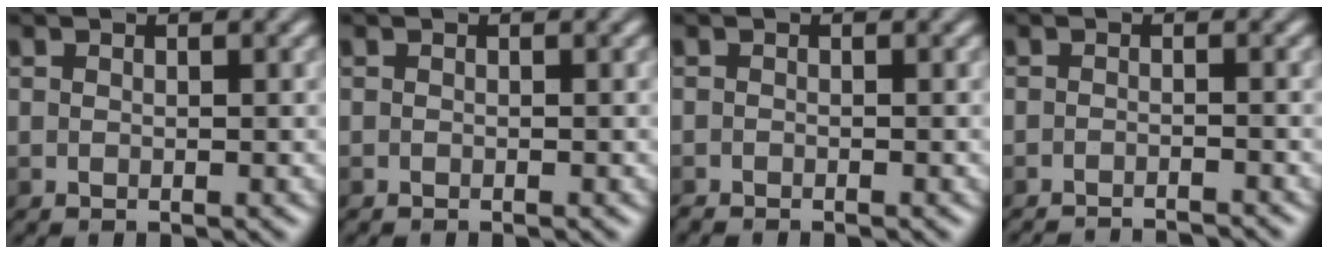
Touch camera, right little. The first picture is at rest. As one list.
[{"total": 0.0}, {"total": 0.7, "force": [-0.7, 0.1, 0.0], "torque": [0.001, -0.001, -0.009]}, {"total": 3.9, "force": [-3.8, 0.6, 0.6], "torque": [0.012, 0.004, -0.050]}]